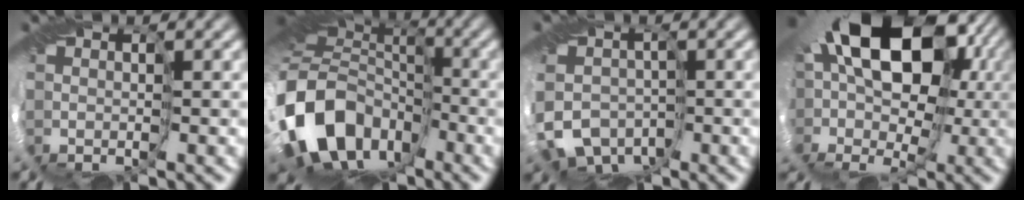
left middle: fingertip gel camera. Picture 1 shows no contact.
{"total": 17.1, "force": [-6.1, 12.7, 9.6], "torque": [-0.239, -0.014, -0.116]}
{"total": 5.3, "force": [-2.6, 4.1, 2.0], "torque": [-0.024, -0.005, -0.059]}
{"total": 17.7, "force": [4.2, 12.1, 12.2], "torque": [-0.182, 0.047, 0.048]}